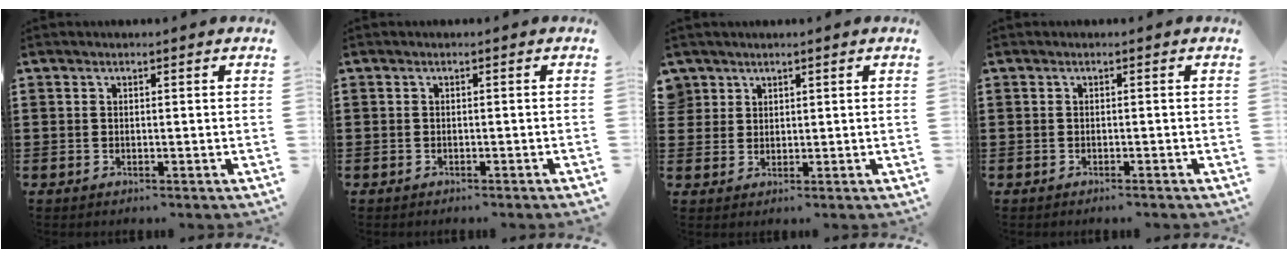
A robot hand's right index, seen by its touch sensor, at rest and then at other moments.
{"total": 0.7, "force": [-0.7, -0.1, 0.1], "torque": [-0.003, -0.003, -0.013]}
{"total": 2.7, "force": [1.7, 2.1, -0.2], "torque": [-0.007, 0.009, 0.032]}
{"total": 0.6, "force": [-0.6, -0.1, 0.2], "torque": [-0.005, -0.002, -0.011]}